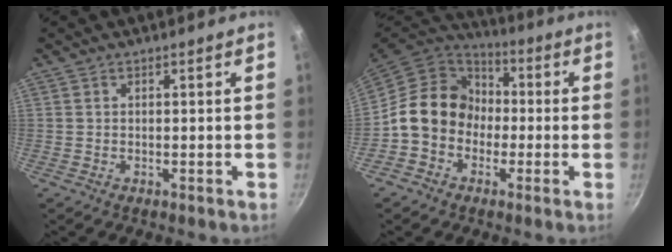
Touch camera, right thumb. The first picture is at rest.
{"total": 13.8, "force": [-1.5, 11.8, 6.9], "torque": [-0.076, 0.045, -0.045]}